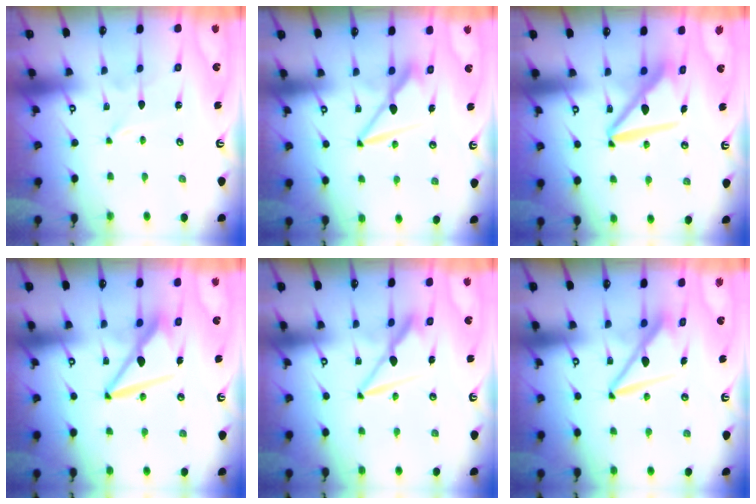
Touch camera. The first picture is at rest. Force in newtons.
{"total": 9.2, "press": 9.2, "slide": 0.9}
{"total": 11.2, "press": 11.1, "slide": 1.3}
{"total": 9.8, "press": 9.7, "slide": 1.5}
{"total": 7.8, "press": 7.8, "slide": 0.7}
{"total": 9.0, "press": 9.0, "slide": 0.7}